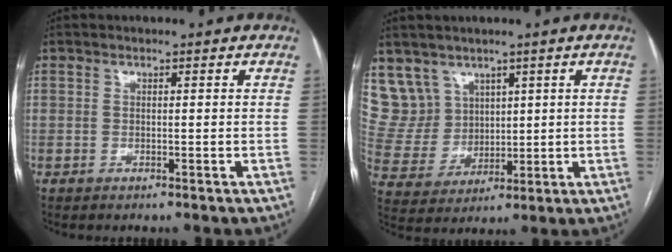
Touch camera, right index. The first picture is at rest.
{"total": 8.5, "force": [5.5, 6.5, 0.3], "torque": [-0.017, 0.029, 0.128]}